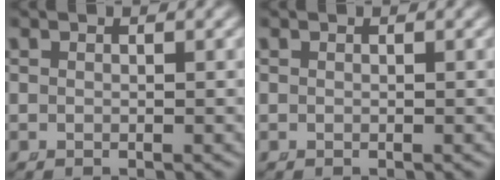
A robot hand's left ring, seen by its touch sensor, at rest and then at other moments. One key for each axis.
{"total": 0.0}